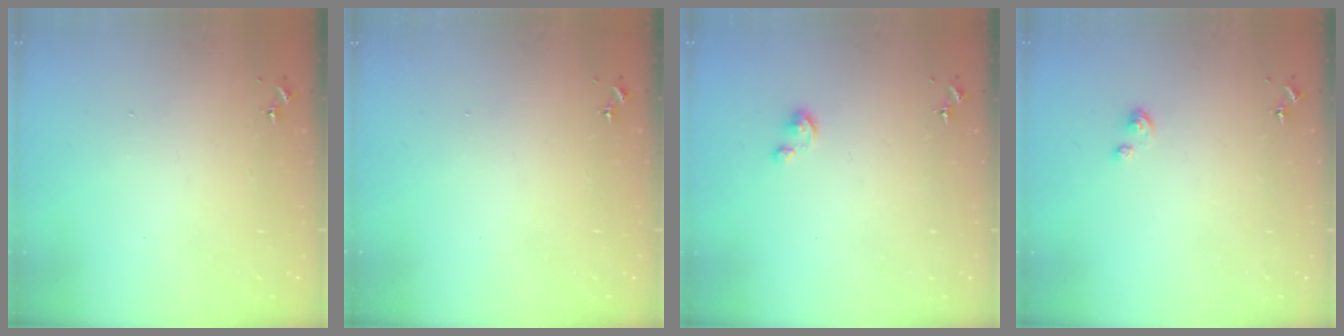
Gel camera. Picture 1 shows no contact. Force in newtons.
{"total": 0.0}
{"total": 2.8, "press": 2.8, "slide": 0.2}
{"total": 3.5, "press": 3.5, "slide": 0.3}